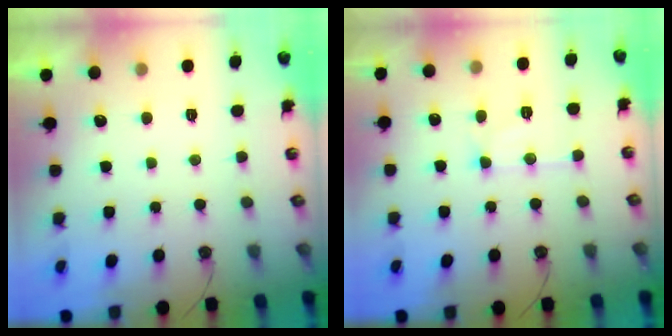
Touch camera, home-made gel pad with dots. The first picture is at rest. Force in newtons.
{"total": 10.5, "press": 10.4, "slide": 0.9}